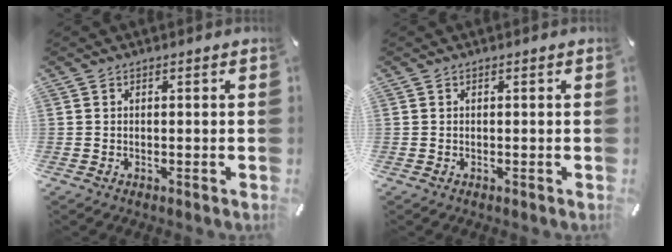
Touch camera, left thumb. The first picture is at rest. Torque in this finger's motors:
{"motor_torque": [0.00, 0.00, -0.01, 0.01, 0.00]}